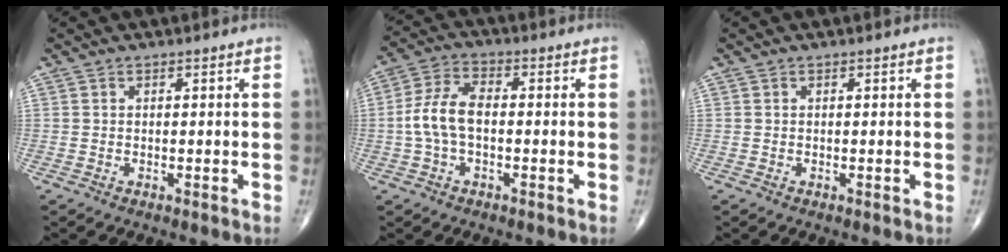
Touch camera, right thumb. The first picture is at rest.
{"total": 7.9, "force": [-0.8, 4.2, 6.7], "torque": [-0.143, 0.026, -0.022]}
{"total": 0.0}